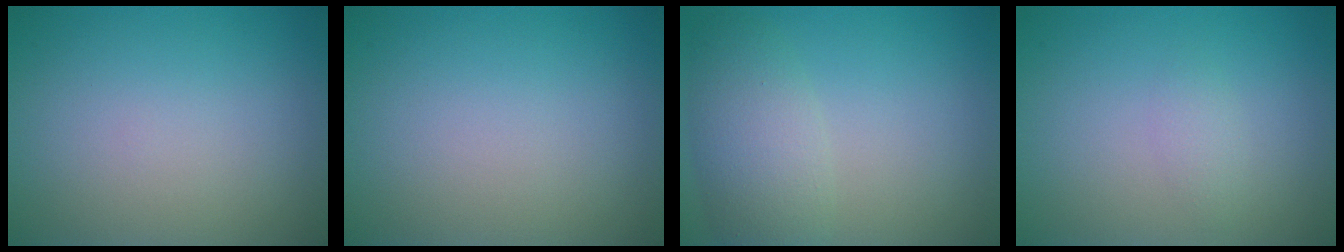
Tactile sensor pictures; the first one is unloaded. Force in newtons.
{"total": 0.0}
{"total": 4.3, "press": 4.3, "slide": 0.2}
{"total": 1.0, "press": 1.0, "slide": 0.1}